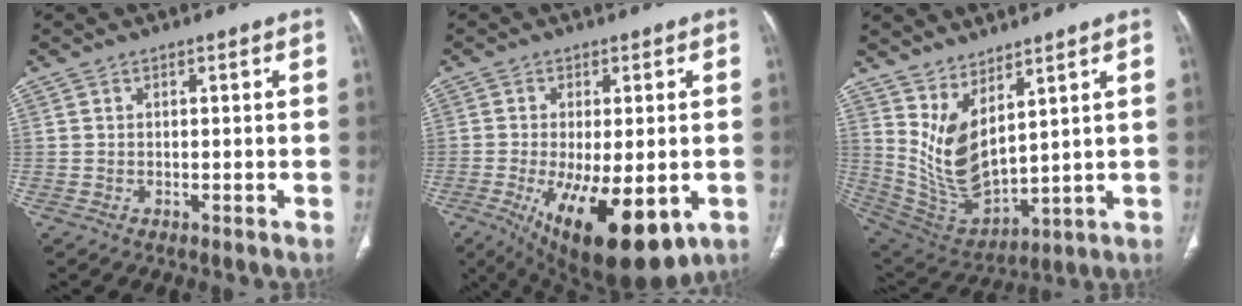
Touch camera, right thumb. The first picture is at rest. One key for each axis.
{"total": 18.7, "fx": -6.9, "fy": 7.5, "fz": 15.7, "tx": -0.232, "ty": -0.021, "tz": -0.087}
{"total": 11.7, "fx": 6.0, "fy": 4.6, "fz": 8.9, "tx": -0.165, "ty": -0.052, "tz": 0.148}